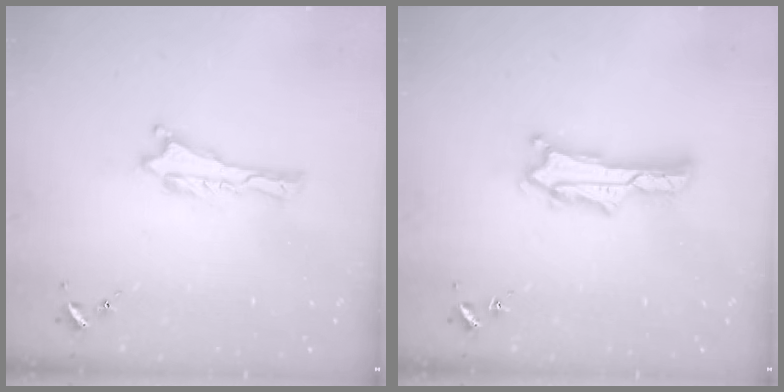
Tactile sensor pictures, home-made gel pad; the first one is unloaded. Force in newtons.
{"total": 2.7, "press": 2.7, "slide": 0.4}